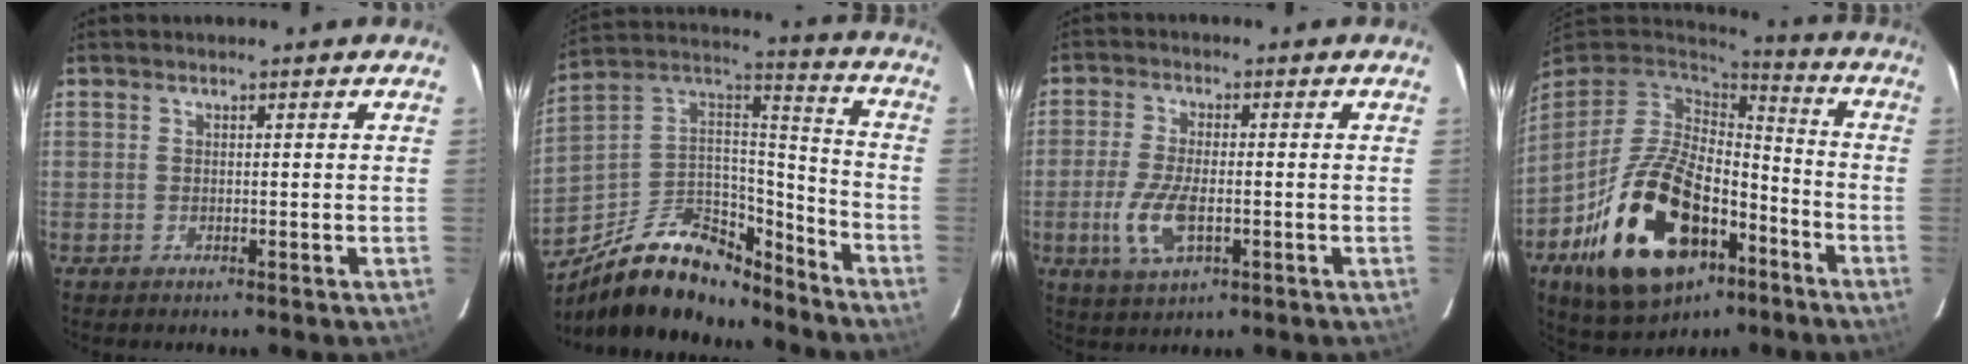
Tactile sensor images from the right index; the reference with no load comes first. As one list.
[{"total": 22.0, "force": [-16.1, 10.1, 11.0], "torque": [-0.222, 0.038, -0.253]}, {"total": 8.1, "force": [-2.3, 3.4, 7.0], "torque": [-0.156, -0.010, -0.042]}, {"total": 25.7, "force": [-11.8, 14.2, 17.9], "torque": [-0.358, -0.010, -0.182]}]